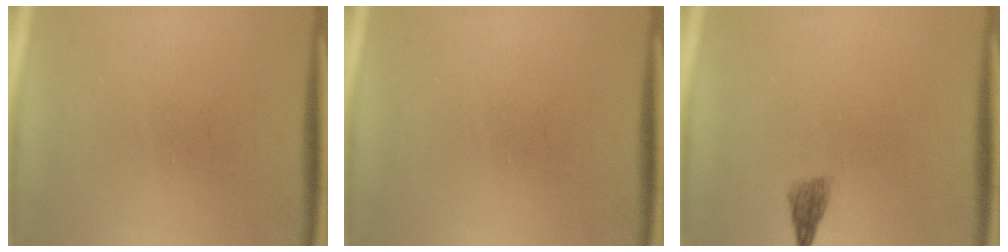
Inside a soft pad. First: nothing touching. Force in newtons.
{"total": 0.0}
{"total": 1.8}